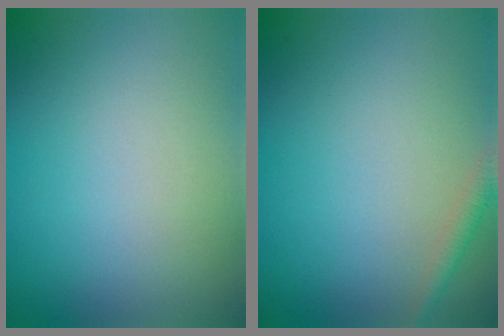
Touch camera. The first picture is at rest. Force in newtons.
{"total": 1.4, "press": 1.4, "slide": 0.1}